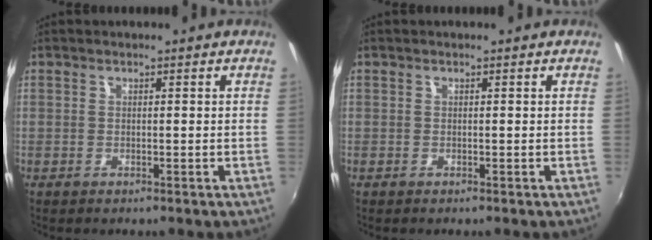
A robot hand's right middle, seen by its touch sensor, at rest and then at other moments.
{"total": 0.0}